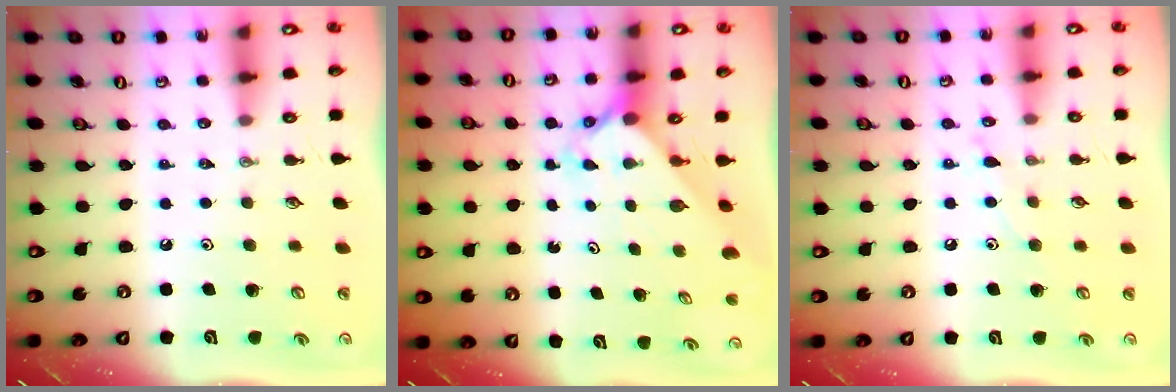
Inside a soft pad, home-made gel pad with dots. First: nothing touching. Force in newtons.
{"total": 2.5, "press": 2.5, "slide": 0.3}
{"total": 6.4, "press": 6.4, "slide": 0.5}